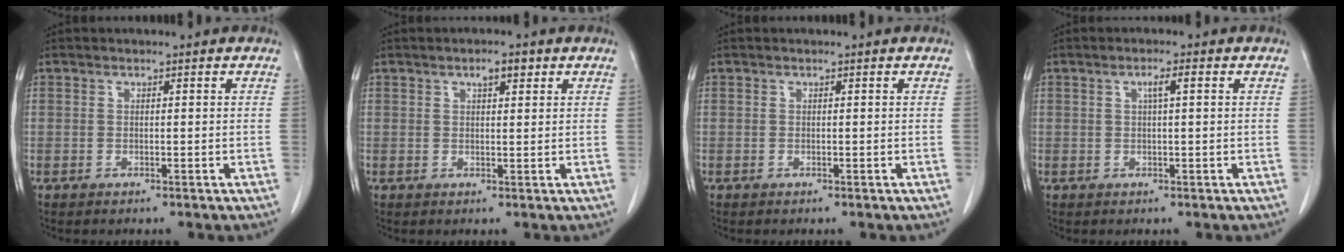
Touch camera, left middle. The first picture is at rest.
{"total": 2.3, "force": [1.3, 0.8, 1.7], "torque": [-0.030, 0.005, 0.020]}
{"total": 0.0}
{"total": 1.8, "force": [0.5, 0.1, 1.7], "torque": [-0.028, 0.003, 0.008]}